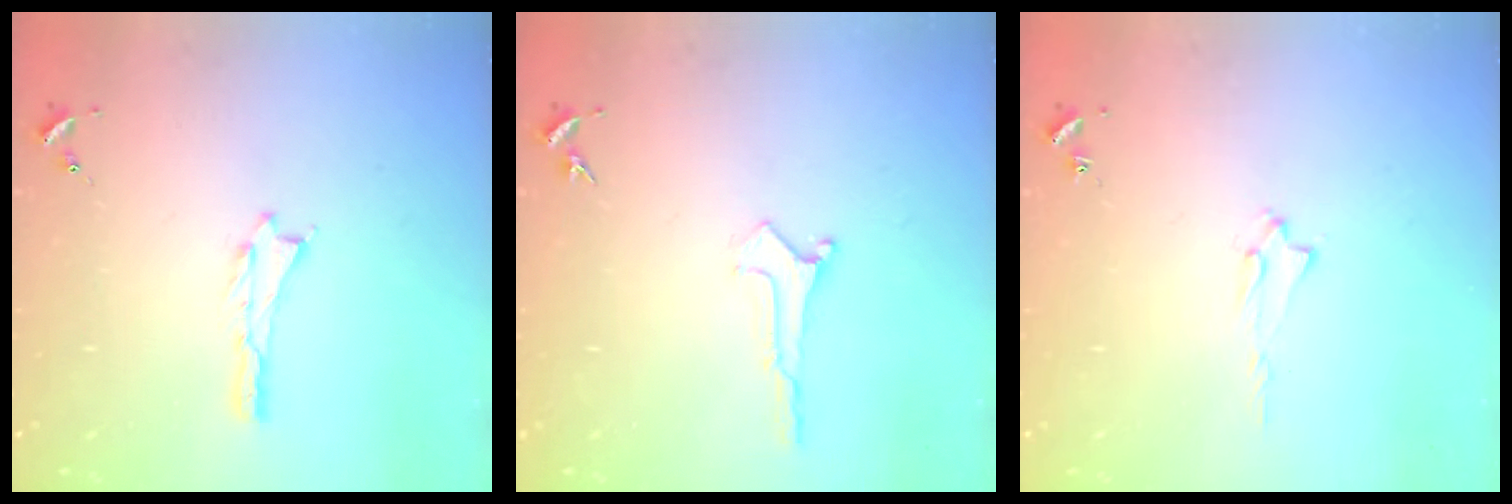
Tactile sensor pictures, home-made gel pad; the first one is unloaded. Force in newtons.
{"total": 0.0}
{"total": 1.7, "press": 1.6, "slide": 0.2}